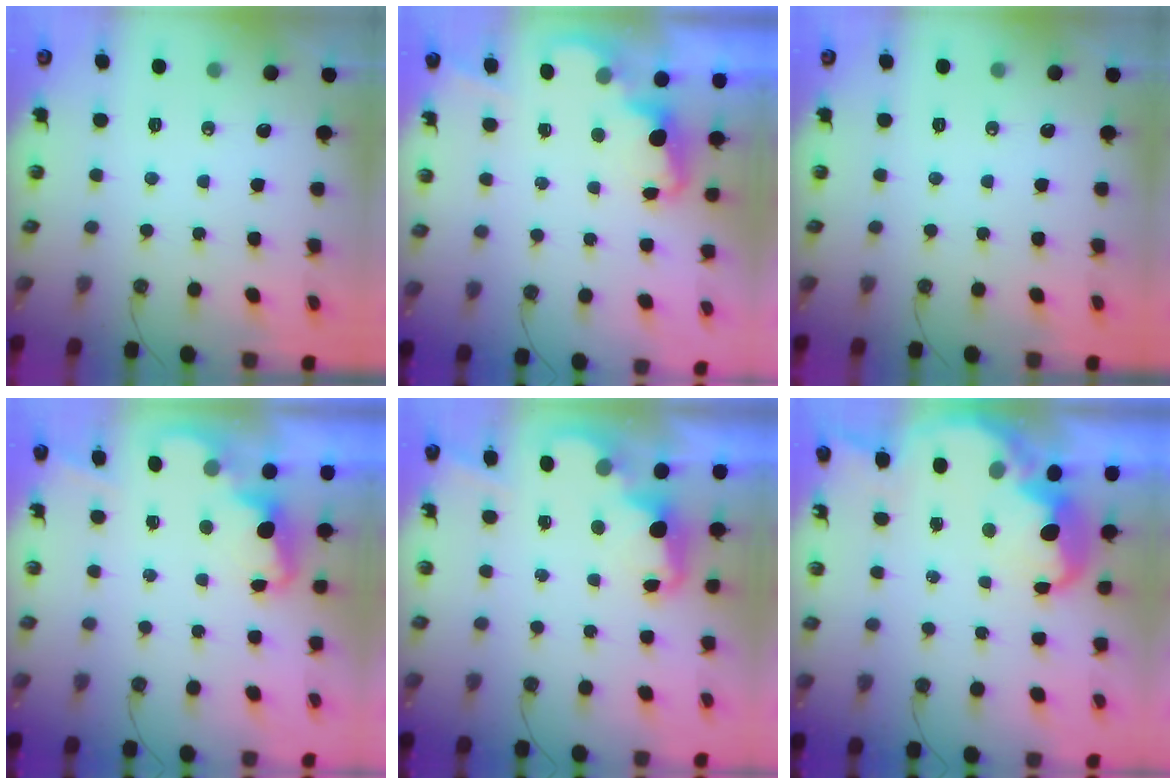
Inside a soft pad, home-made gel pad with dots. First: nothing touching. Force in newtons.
{"total": 2.3, "press": 2.3, "slide": 0.5}
{"total": 0.0}
{"total": 2.5, "press": 2.4, "slide": 0.5}
{"total": 2.4, "press": 2.3, "slide": 0.5}
{"total": 6.5, "press": 6.4, "slide": 0.6}